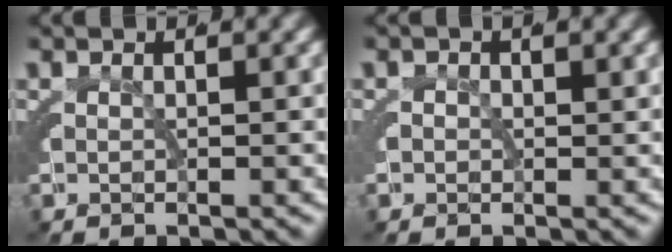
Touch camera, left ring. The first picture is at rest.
{"total": 1.4, "force": [-0.1, 1.3, 0.4], "torque": [-0.007, -0.007, 0.000]}